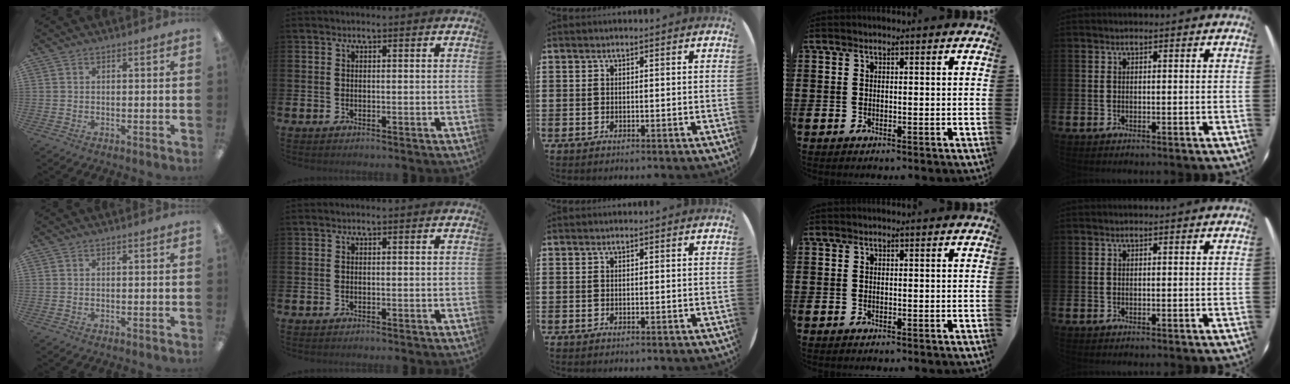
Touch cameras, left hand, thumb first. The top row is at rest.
{}